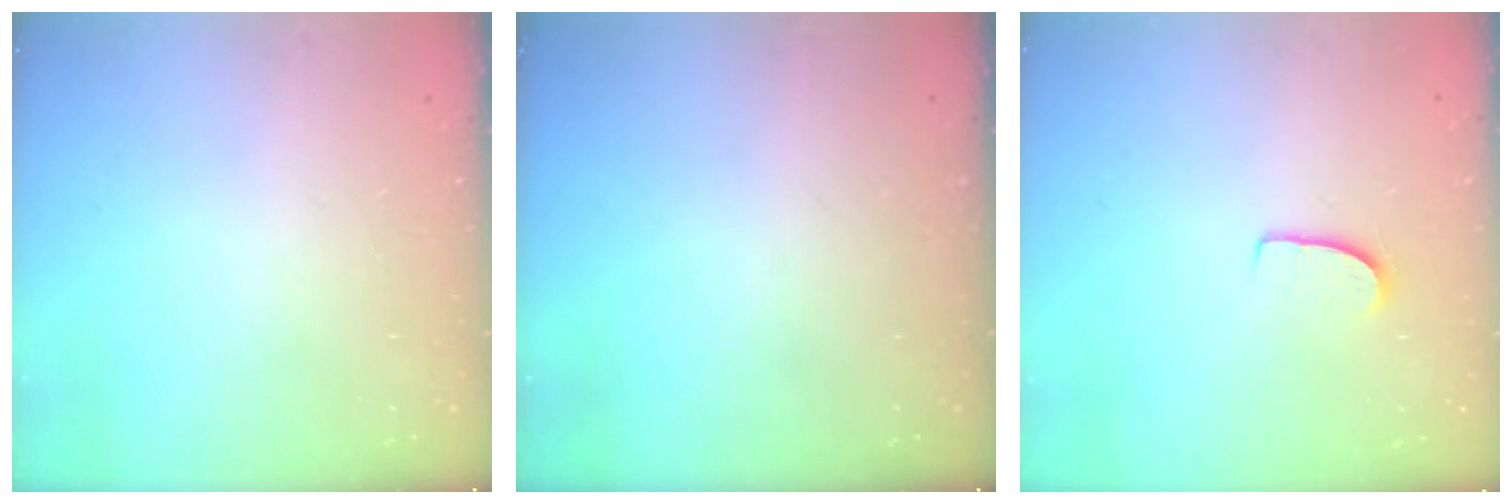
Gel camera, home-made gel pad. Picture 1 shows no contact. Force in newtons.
{"total": 0.0}
{"total": 6.6, "press": 6.5, "slide": 0.4}